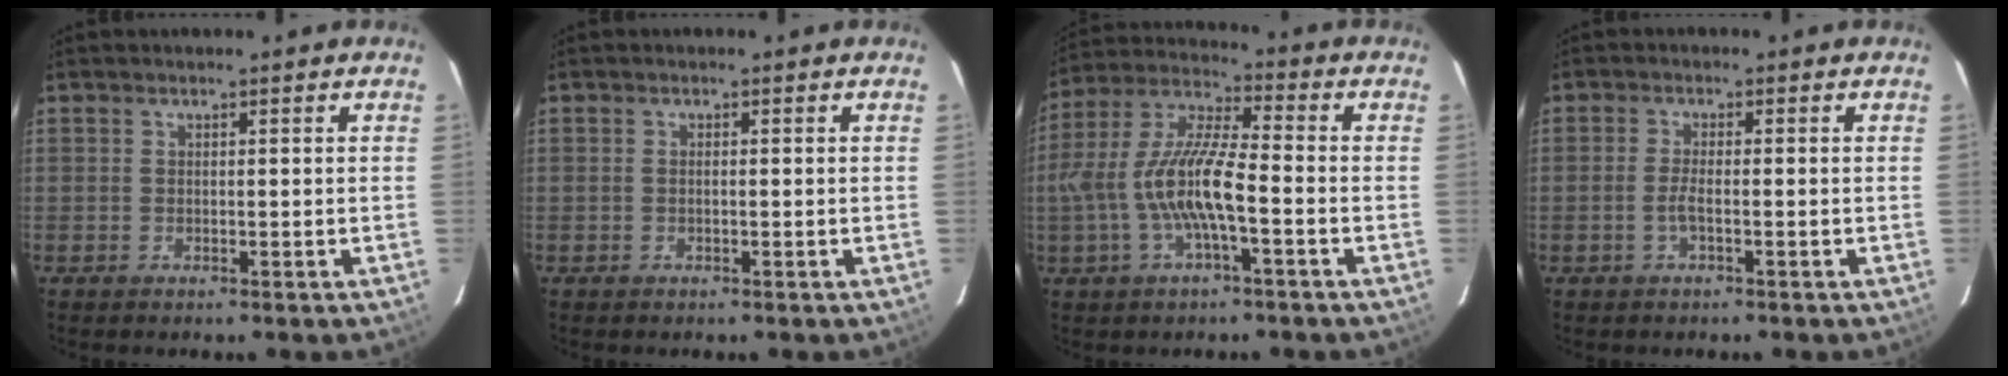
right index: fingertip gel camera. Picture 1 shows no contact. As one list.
[{"total": 0.0}, {"total": 12.5, "force": [-3.2, 2.7, 11.8], "torque": [-0.241, 0.004, -0.057]}, {"total": 2.0, "force": [-0.8, 0.1, 1.8], "torque": [-0.038, 0.002, -0.016]}]